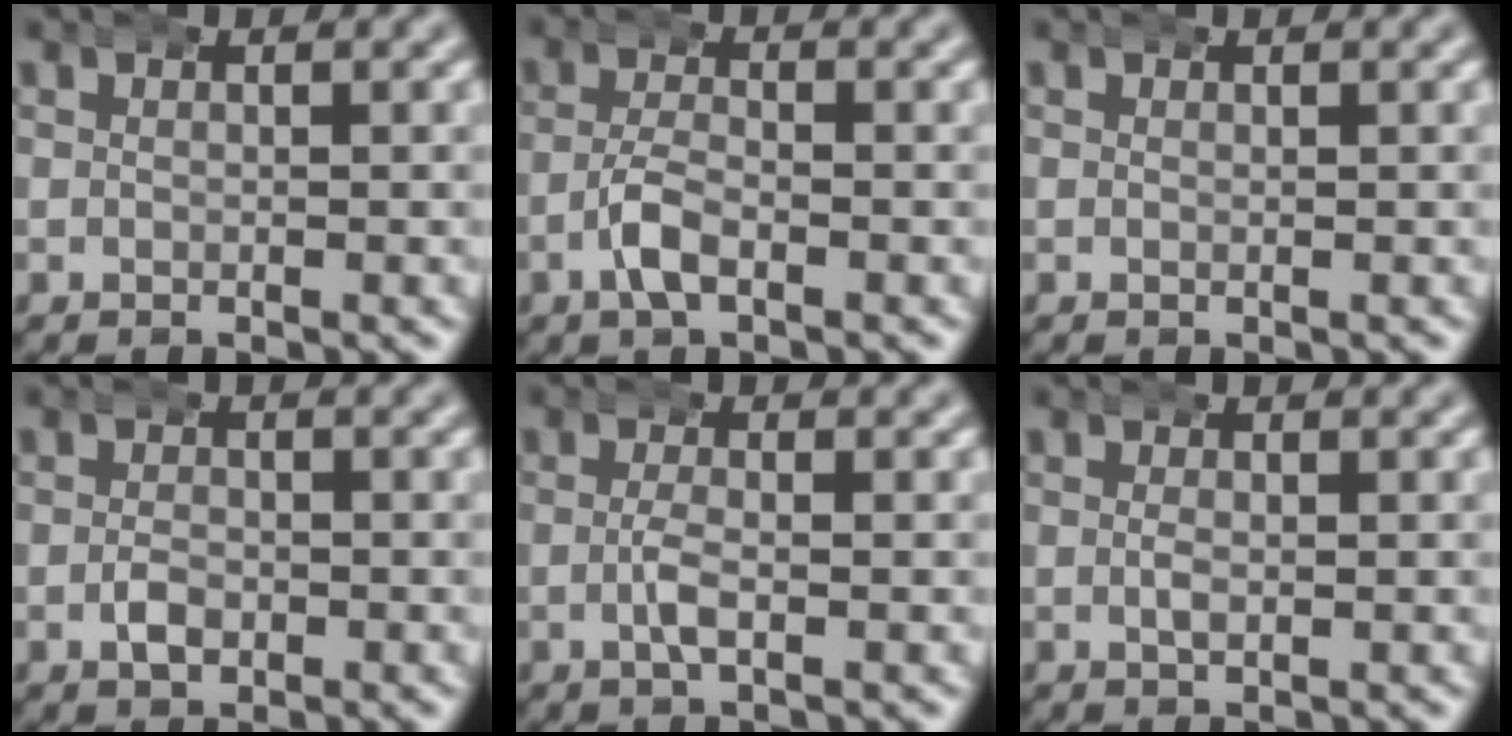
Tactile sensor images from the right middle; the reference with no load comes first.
{"total": 2.3, "force": [-1.2, 0.7, 1.8], "torque": [-0.038, 0.000, -0.029]}
{"total": 0.0}
{"total": 1.2, "force": [-0.5, 0.8, 0.8], "torque": [-0.015, -0.002, -0.013]}
{"total": 1.5, "force": [-0.4, 0.2, 1.5], "torque": [-0.031, -0.005, -0.010]}
{"total": 0.7, "force": [0.1, 0.1, 0.6], "torque": [-0.012, -0.004, 0.000]}